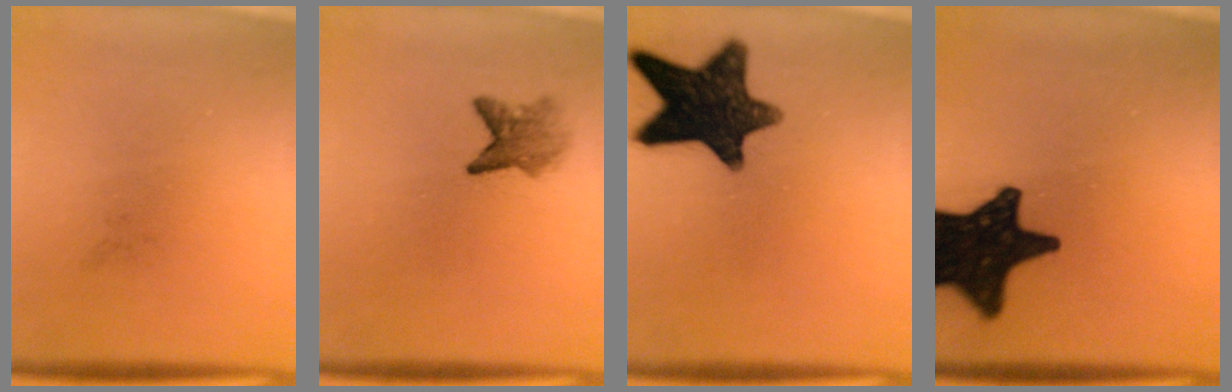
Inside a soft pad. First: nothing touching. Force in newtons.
{"total": 3.2}
{"total": 14.3}
{"total": 18.9}